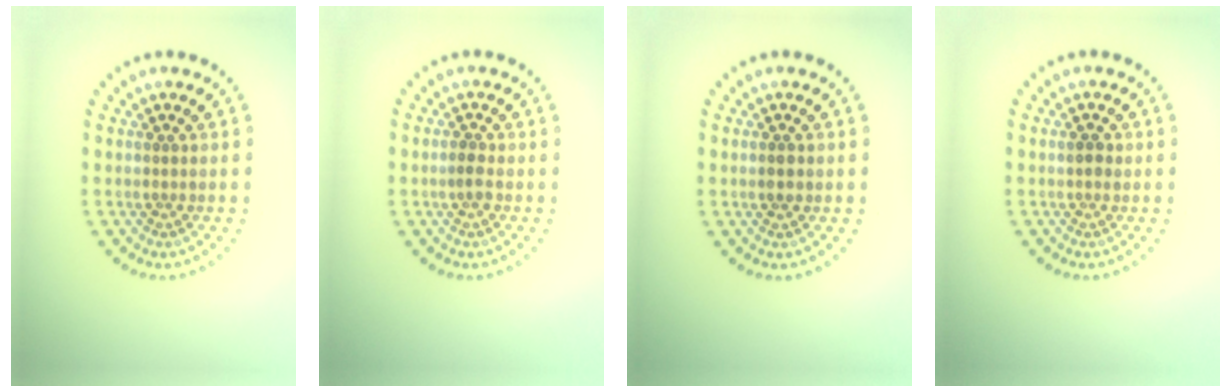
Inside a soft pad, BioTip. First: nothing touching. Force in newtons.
{"total": 1.2, "press": 1.1, "slide": 0.3}
{"total": 1.5, "press": 1.5, "slide": 0.2}
{"total": 1.1, "press": 1.0, "slide": 0.2}